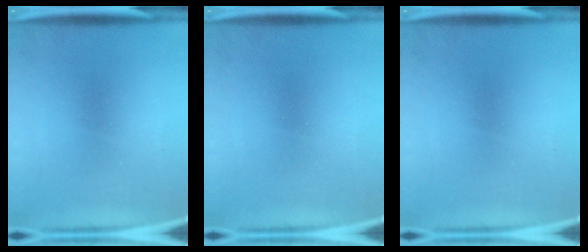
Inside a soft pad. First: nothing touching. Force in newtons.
{"total": 0.0}
{"total": 0.0}